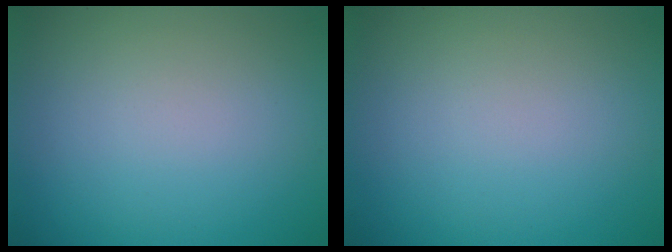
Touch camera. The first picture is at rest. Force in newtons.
{"total": 0.0}